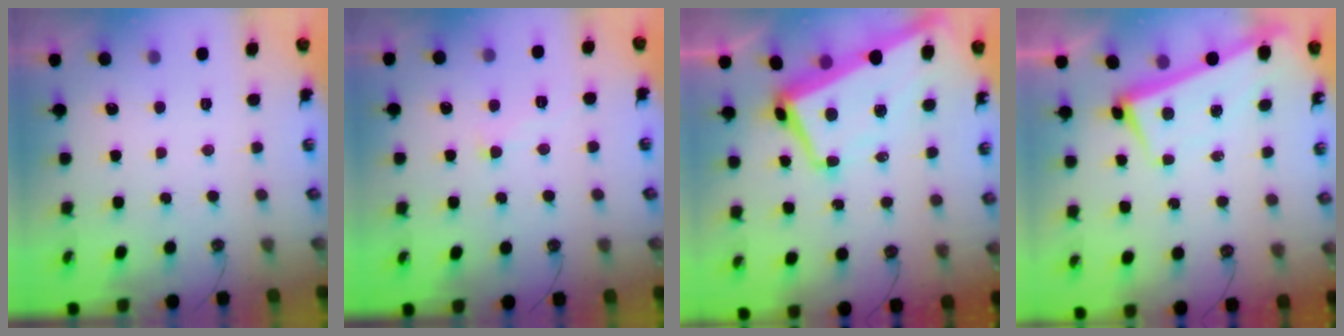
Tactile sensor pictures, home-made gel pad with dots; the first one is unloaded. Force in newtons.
{"total": 1.3, "press": 1.1, "slide": 0.6}
{"total": 4.9, "press": 4.7, "slide": 1.2}
{"total": 1.6, "press": 0.5, "slide": 1.5}